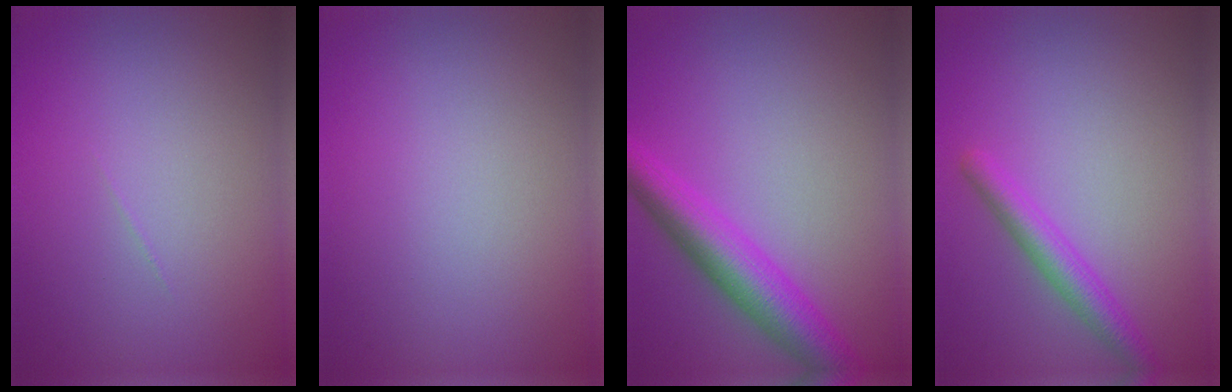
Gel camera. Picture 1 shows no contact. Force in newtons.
{"total": 0.0}
{"total": 5.6, "press": 5.6, "slide": 0.2}
{"total": 2.8, "press": 2.8, "slide": 0.2}